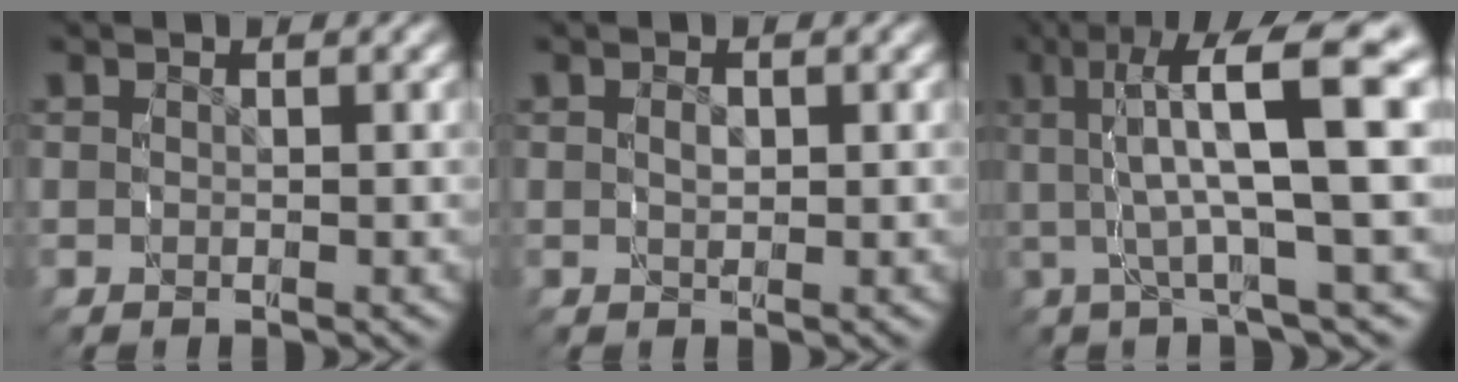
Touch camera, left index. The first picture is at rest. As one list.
[{"total": 1.1, "force": [-0.1, 0.7, 0.7], "torque": [-0.018, -0.010, 0.002]}, {"total": 9.2, "force": [1.6, 2.5, 8.7], "torque": [-0.135, 0.020, 0.013]}]